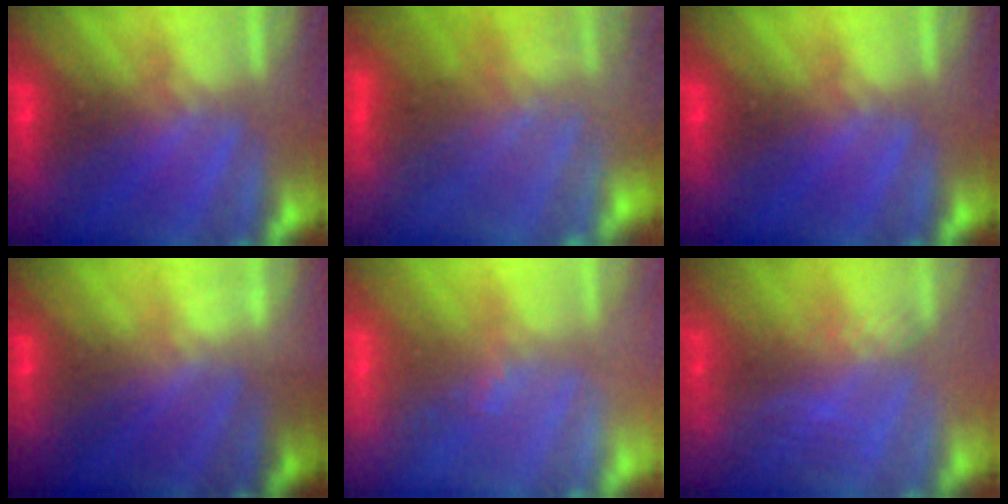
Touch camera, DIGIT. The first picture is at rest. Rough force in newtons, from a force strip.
{"total": 7.0}
{"total": 0.0}
{"total": 2.2}
{"total": 2.2}
{"total": 2.7}